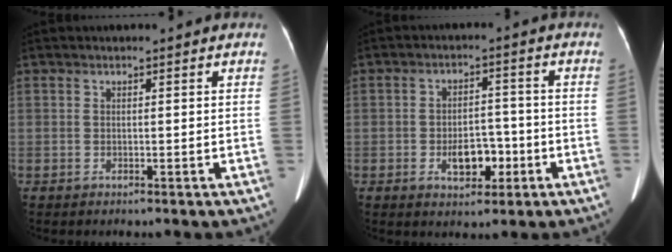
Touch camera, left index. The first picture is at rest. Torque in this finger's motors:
{"motor_torque": [0.05, 0.05, 0.09, 0.01]}